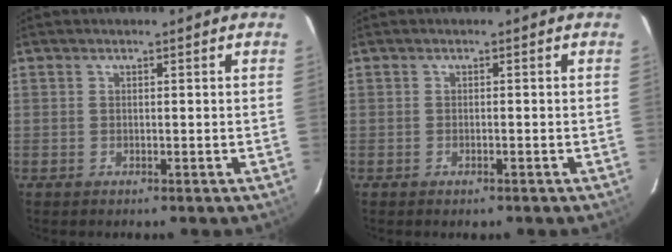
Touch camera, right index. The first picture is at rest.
{"total": 0.8, "force": [-0.6, 0.3, 0.5], "torque": [-0.008, 0.001, -0.009]}